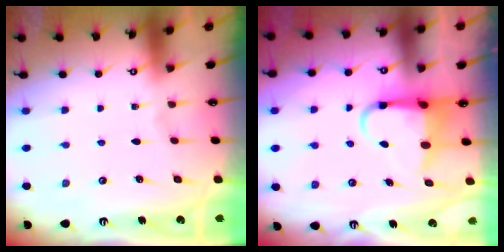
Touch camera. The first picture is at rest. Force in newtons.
{"total": 5.7, "press": 5.6, "slide": 1.1}